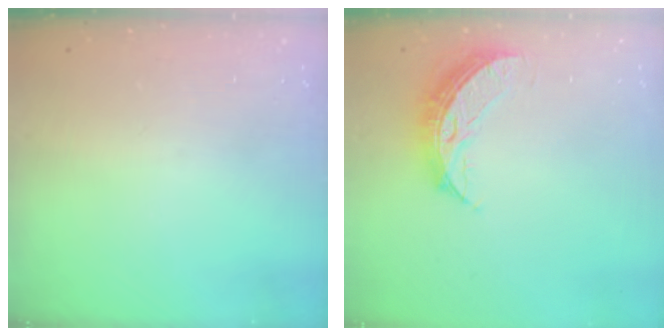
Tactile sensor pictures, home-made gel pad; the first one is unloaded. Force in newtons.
{"total": 9.3, "press": 9.3, "slide": 0.0}